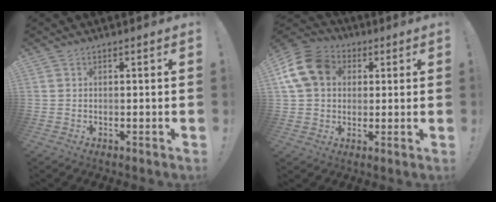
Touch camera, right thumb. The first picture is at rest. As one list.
[{"total": 14.8, "force": [3.8, 11.7, 8.2], "torque": [-0.143, 0.005, 0.082]}]